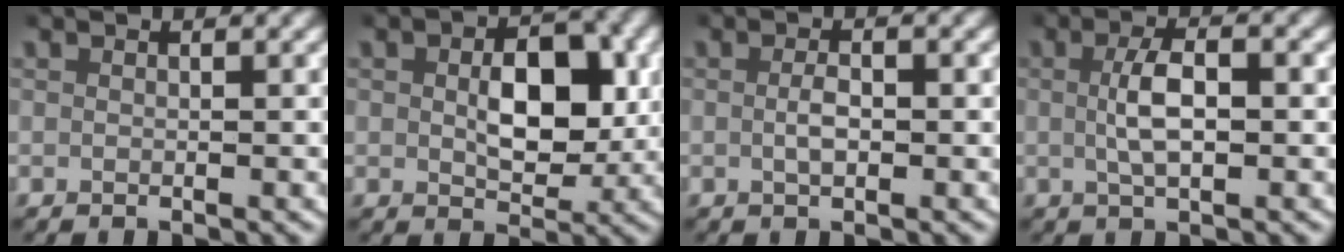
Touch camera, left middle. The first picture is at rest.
{"total": 6.0, "force": [0.7, 3.8, 4.6], "torque": [-0.074, -0.012, 0.016]}
{"total": 1.6, "force": [-0.2, 0.7, 1.4], "torque": [-0.029, -0.002, -0.004]}
{"total": 3.2, "force": [0.1, 1.1, 3.0], "torque": [-0.057, 0.002, 0.001]}